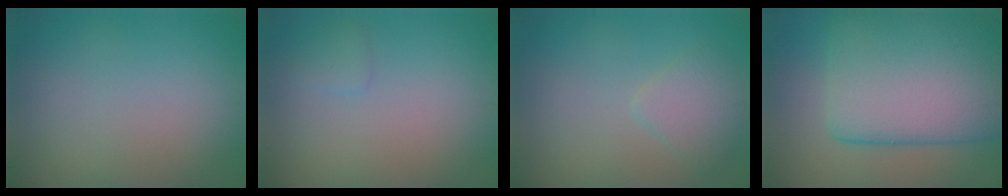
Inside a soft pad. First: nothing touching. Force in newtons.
{"total": 0.8, "press": 0.8, "slide": 0.1}
{"total": 2.0, "press": 2.0, "slide": 0.2}
{"total": 11.7, "press": 11.6, "slide": 0.8}